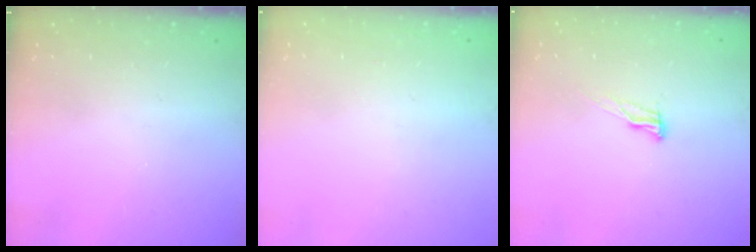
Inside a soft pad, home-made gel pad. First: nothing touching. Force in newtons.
{"total": 0.9, "press": 0.9, "slide": 0.0}
{"total": 6.5, "press": 6.5, "slide": 0.7}